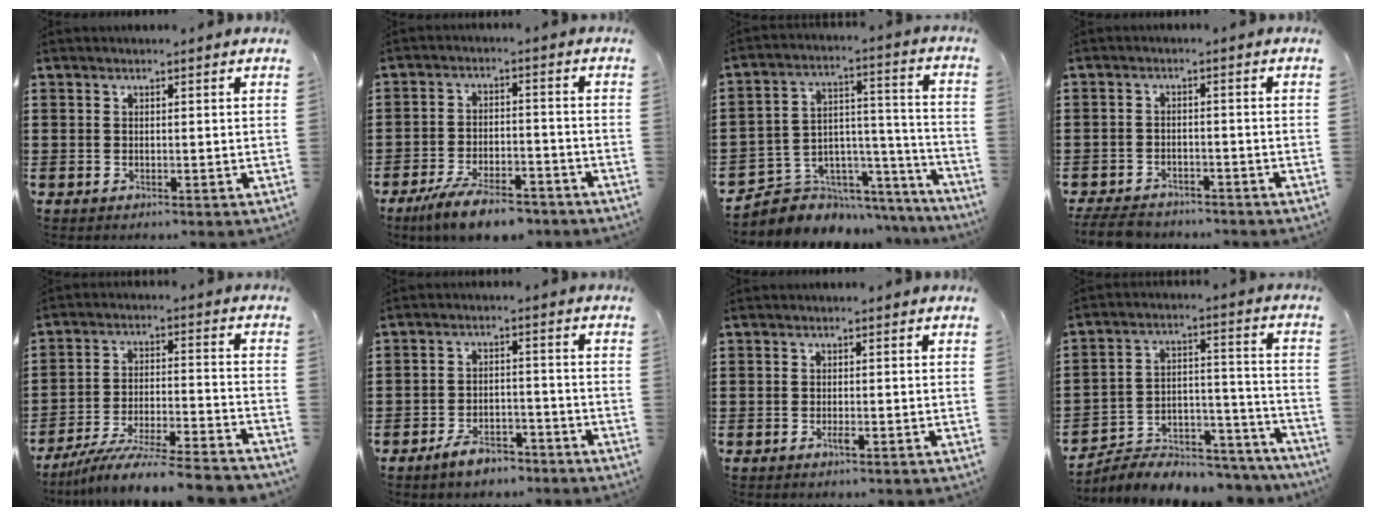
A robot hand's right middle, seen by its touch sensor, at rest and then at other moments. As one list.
[{"total": 7.4, "force": [-6.2, 1.5, 3.8], "torque": [-0.076, 0.003, -0.117]}, {"total": 4.8, "force": [-3.5, 3.2, -0.2], "torque": [-0.010, 0.003, -0.067]}, {"total": 4.4, "force": [-4.2, 1.0, 0.8], "torque": [-0.024, 0.002, -0.089]}, {"total": 8.4, "force": [-7.9, -0.5, 3.0], "torque": [-0.052, 0.001, -0.154]}, {"total": 4.3, "force": [-3.8, 1.4, 1.5], "torque": [-0.030, 0.010, -0.075]}, {"total": 1.0, "force": [-0.5, 0.2, 0.9], "torque": [-0.017, -0.004, -0.007]}, {"total": 5.2, "force": [-5.0, 1.4, 0.4], "torque": [-0.013, 0.010, -0.101]}]